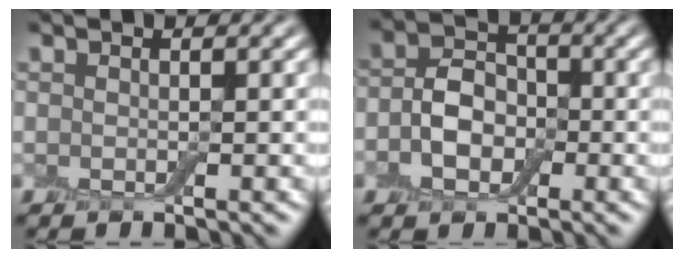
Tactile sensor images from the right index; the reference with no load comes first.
{"total": 3.7, "force": [-0.8, 2.8, 2.2], "torque": [-0.034, 0.005, -0.020]}